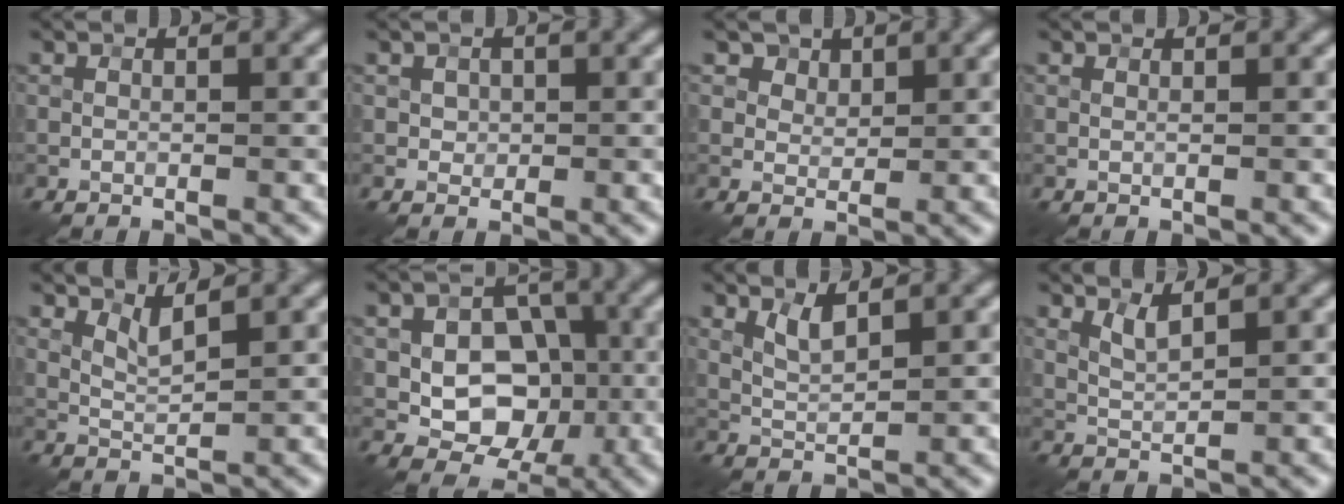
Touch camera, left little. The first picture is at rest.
{"total": 0.9, "force": [0.2, 0.8, 0.3], "torque": [-0.002, -0.003, 0.005]}
{"total": 3.6, "force": [2.5, 2.3, 1.2], "torque": [-0.040, -0.012, 0.052]}
{"total": 0.0}
{"total": 1.9, "force": [1.3, 0.2, 1.3], "torque": [-0.031, -0.005, 0.028]}
{"total": 7.6, "force": [-0.8, 5.6, 5.1], "torque": [-0.074, 0.000, -0.013]}
{"total": 2.0, "force": [1.2, 0.5, 1.5], "torque": [-0.035, -0.003, 0.027]}
{"total": 1.7, "force": [1.1, 0.2, 1.2], "torque": [-0.032, -0.002, 0.025]}